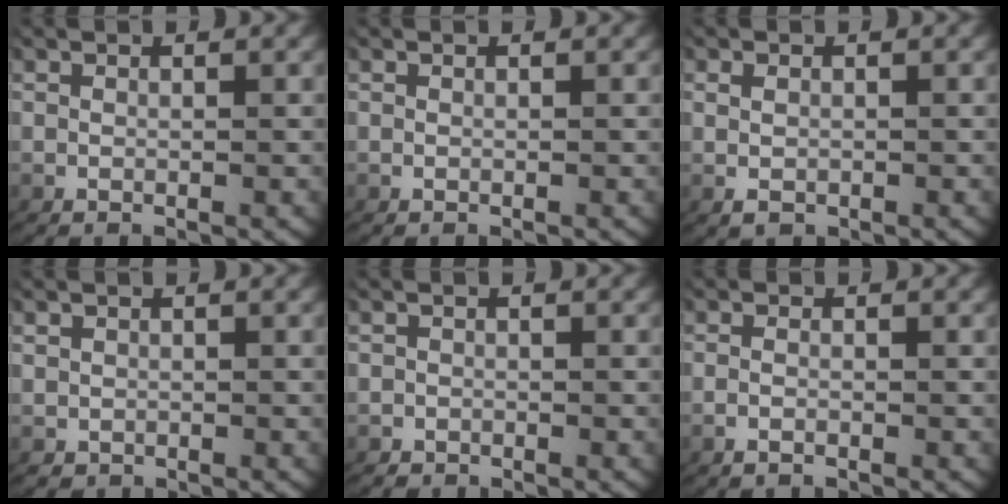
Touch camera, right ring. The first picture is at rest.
{"total": 0.0}
{"total": 1.4, "force": [-0.3, 1.1, 0.7], "torque": [-0.027, -0.008, 0.003]}
{"total": 1.4, "force": [-0.4, 1.3, 0.0], "torque": [-0.007, -0.007, -0.001]}
{"total": 1.0, "force": [-0.7, 0.6, -0.3], "torque": [-0.001, -0.009, -0.010]}
{"total": 1.1, "force": [-0.7, 0.5, 0.7], "torque": [-0.023, -0.006, -0.012]}